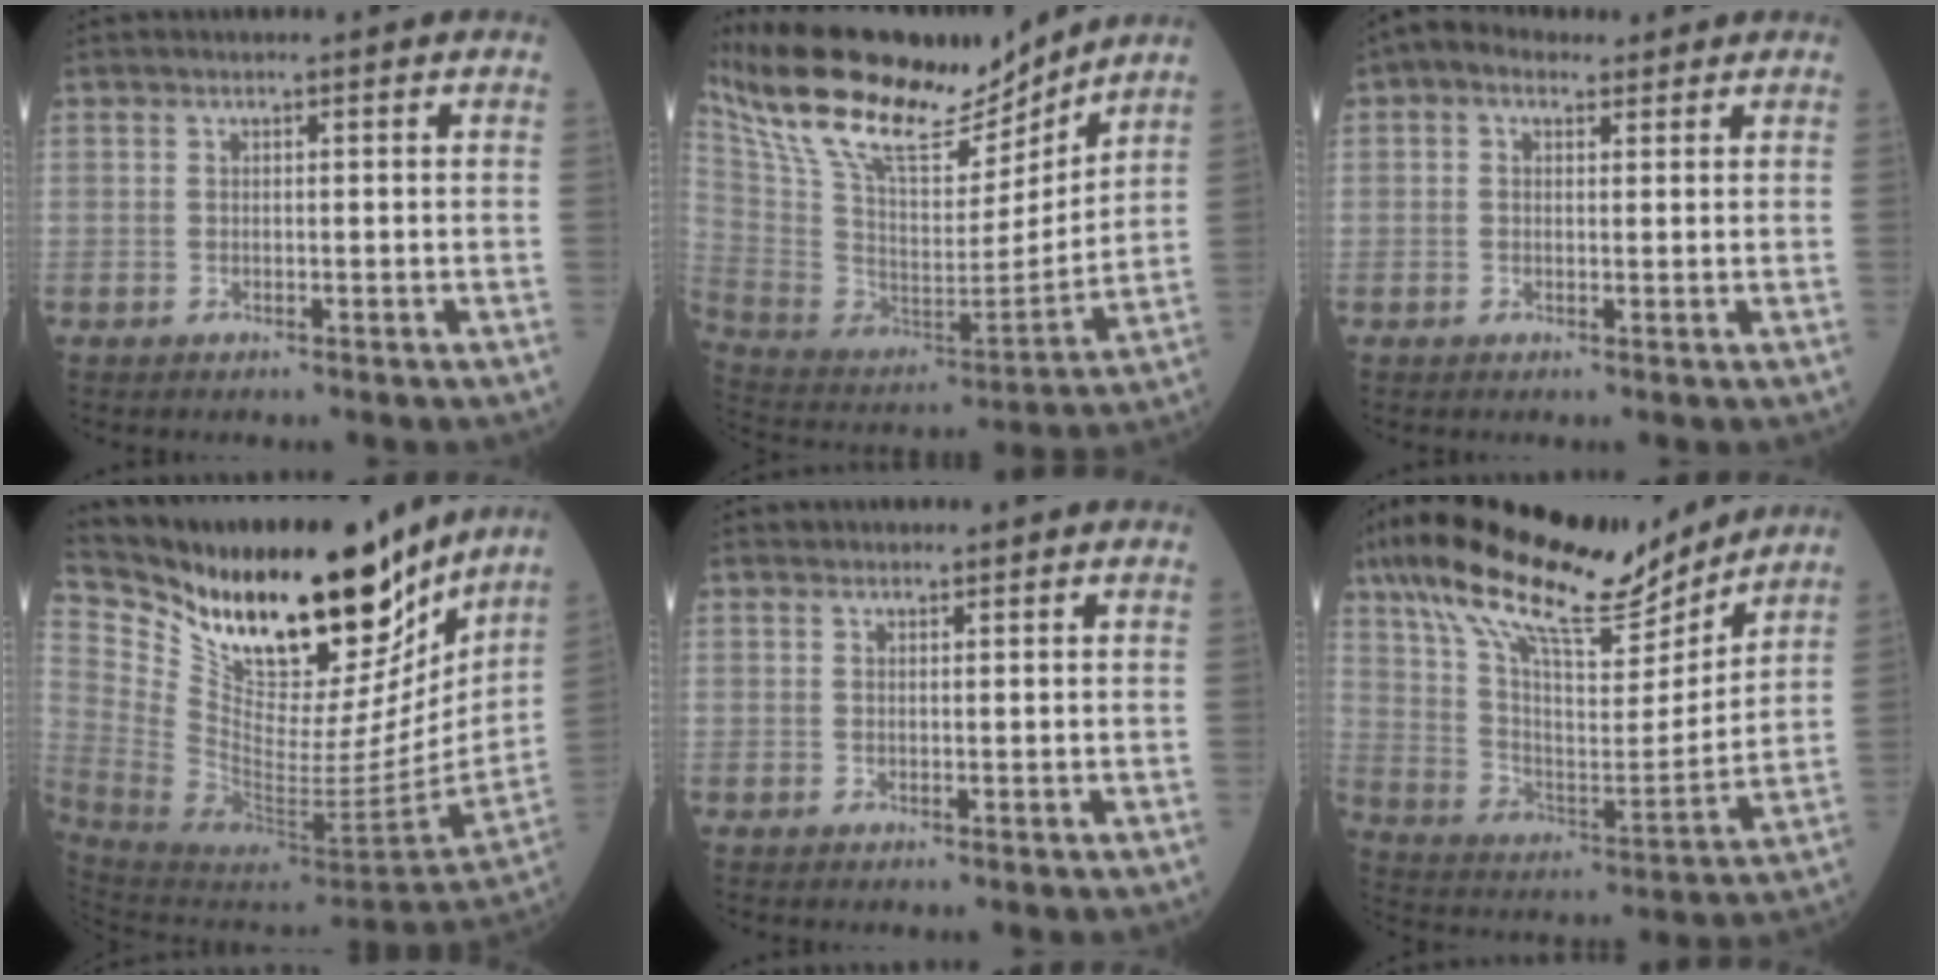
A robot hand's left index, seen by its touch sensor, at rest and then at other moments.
{"total": 23.1, "force": [18.6, 6.3, 12.1], "torque": [-0.242, 0.009, 0.330]}
{"total": 3.6, "force": [2.1, 2.4, 1.8], "torque": [-0.042, 0.030, 0.037]}
{"total": 29.1, "force": [22.8, 8.3, 16.2], "torque": [-0.281, -0.031, 0.365]}
{"total": 0.7, "force": [0.7, 0.2, 0.0], "torque": [-0.007, 0.010, 0.014]}
{"total": 20.9, "force": [16.8, 4.4, 11.7], "torque": [-0.218, 0.016, 0.292]}